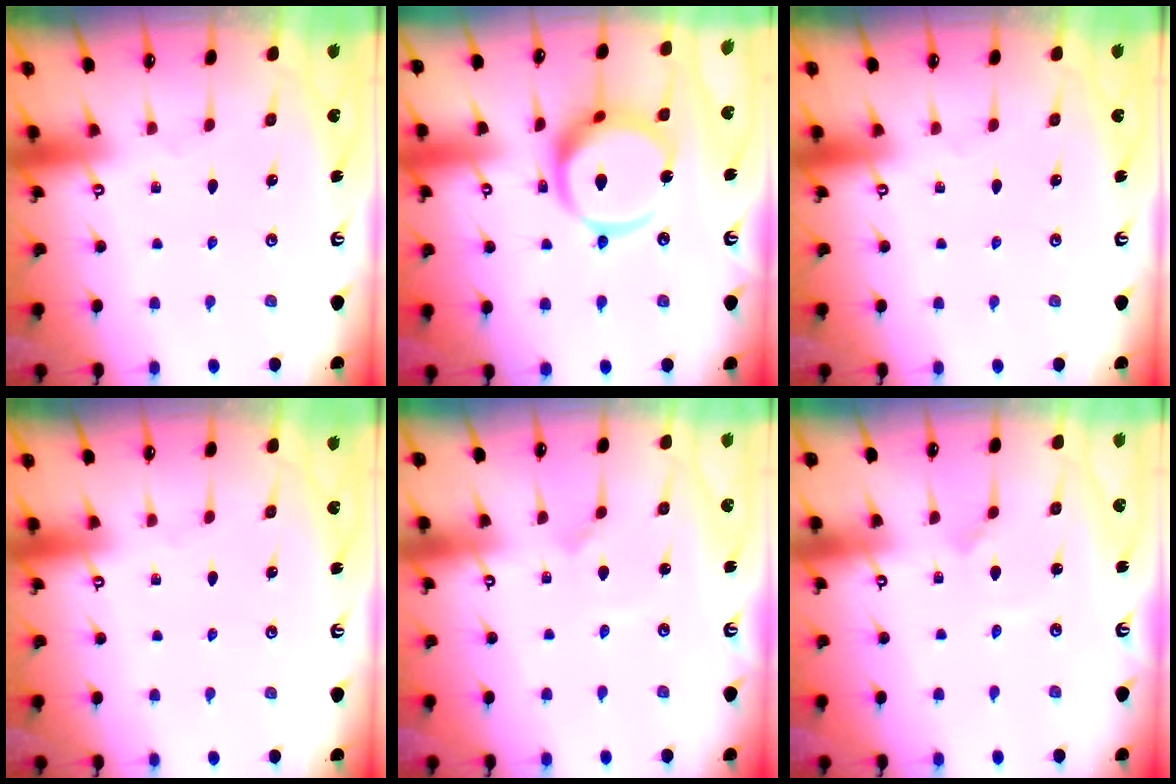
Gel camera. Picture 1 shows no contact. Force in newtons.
{"total": 17.9, "press": 17.8, "slide": 1.9}
{"total": 0.0}
{"total": 0.0}
{"total": 1.7, "press": 1.7, "slide": 0.2}
{"total": 1.7, "press": 1.7, "slide": 0.2}